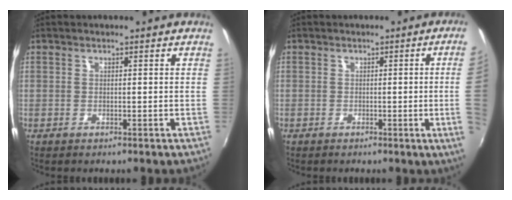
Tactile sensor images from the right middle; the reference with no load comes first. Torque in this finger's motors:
{"motor_torque": [1.00, -1.14, -0.54, -0.21]}